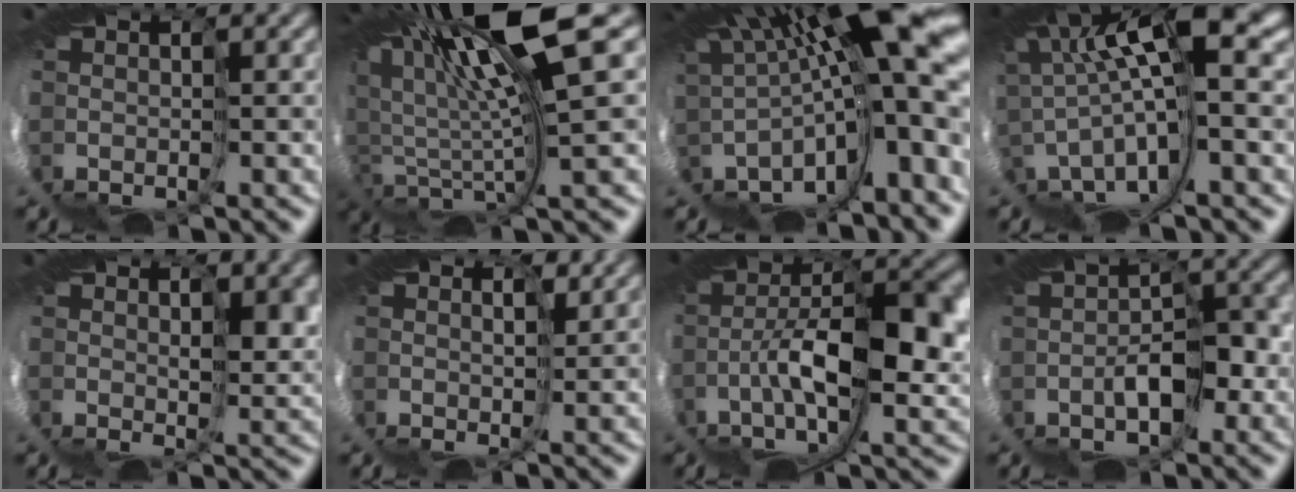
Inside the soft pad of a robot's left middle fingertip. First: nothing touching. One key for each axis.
{"total": 10.2, "fx": 7.3, "fy": -0.2, "fz": 7.1, "tx": -0.148, "ty": 0.006, "tz": 0.135}
{"total": 12.1, "fx": 0.8, "fy": 1.0, "fz": 12.0, "tx": -0.168, "ty": -0.003, "tz": 0.020}
{"total": 5.7, "fx": 1.3, "fy": -0.4, "fz": 5.6, "tx": -0.113, "ty": 0.011, "tz": 0.016}
{"total": 5.3, "fx": 2.4, "fy": 2.8, "fz": 3.9, "tx": -0.078, "ty": -0.008, "tz": 0.048}
{"total": 3.3, "fx": 2.4, "fy": 1.5, "fz": 1.7, "tx": -0.046, "ty": 0.010, "tz": 0.021}
{"total": 7.2, "fx": -0.4, "fy": 2.8, "fz": 6.7, "tx": -0.133, "ty": 0.003, "tz": -0.014}
{"total": 1.4, "fx": -0.8, "fy": -0.4, "fz": 1.1, "tx": -0.023, "ty": 0.005, "tz": -0.018}